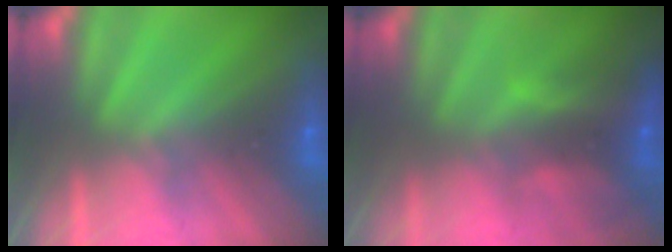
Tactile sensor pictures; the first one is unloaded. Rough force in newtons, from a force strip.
{"total": 8.0}